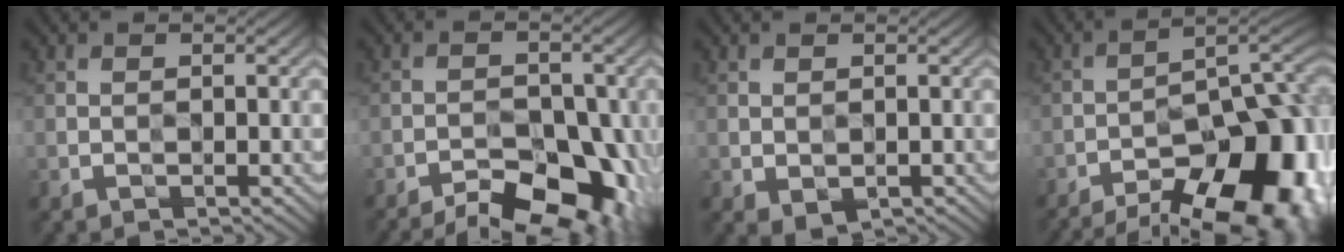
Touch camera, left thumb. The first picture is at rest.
{"total": 11.6, "force": [-8.4, 5.2, 6.1], "torque": [-0.060, 0.004, -0.111]}
{"total": 2.5, "force": [-0.5, 1.8, 1.6], "torque": [-0.024, -0.007, -0.005]}
{"total": 18.6, "force": [-11.6, 7.5, 12.4], "torque": [-0.132, 0.001, -0.159]}